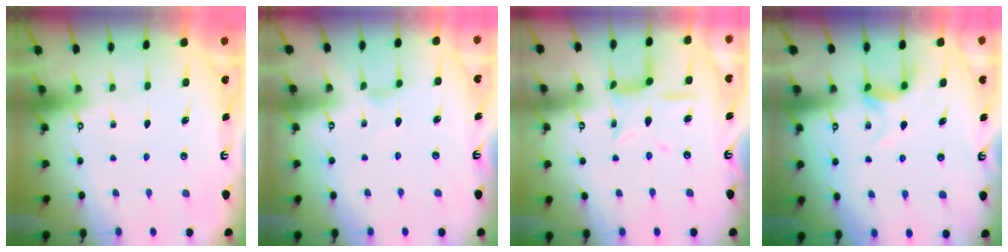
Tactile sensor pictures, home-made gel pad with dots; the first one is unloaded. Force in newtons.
{"total": 1.9, "press": 1.9, "slide": 0.4}
{"total": 10.4, "press": 10.4, "slide": 0.6}
{"total": 5.9, "press": 5.9, "slide": 0.4}